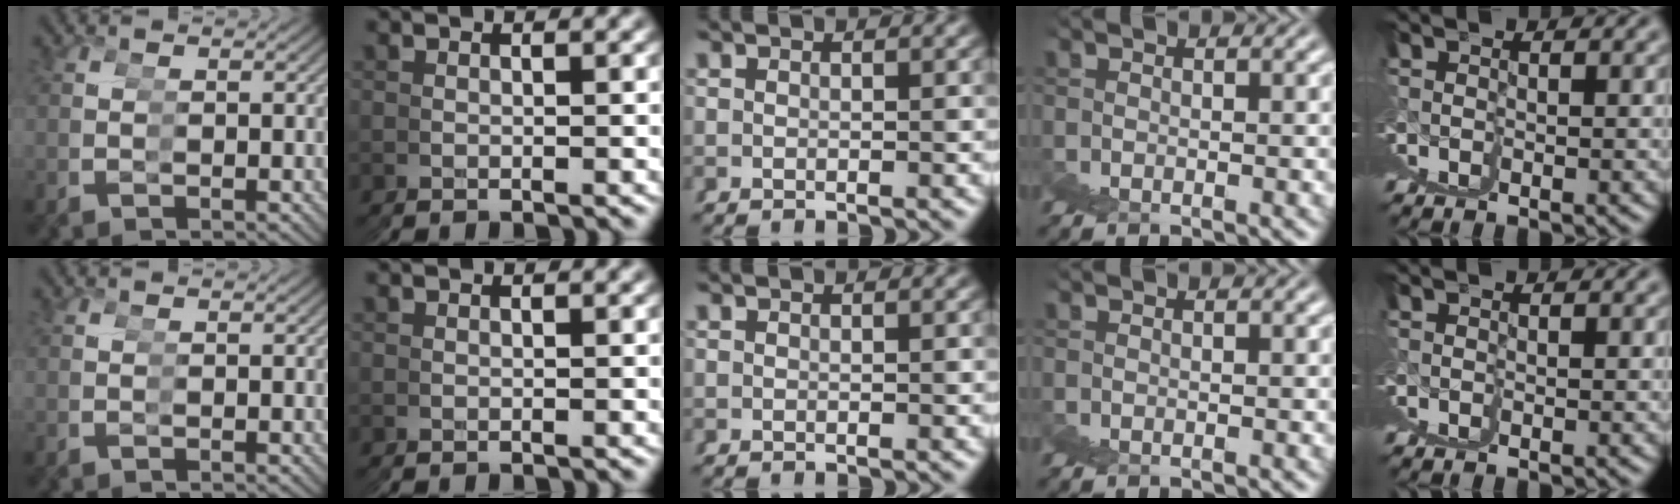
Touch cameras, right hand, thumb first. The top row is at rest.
{}